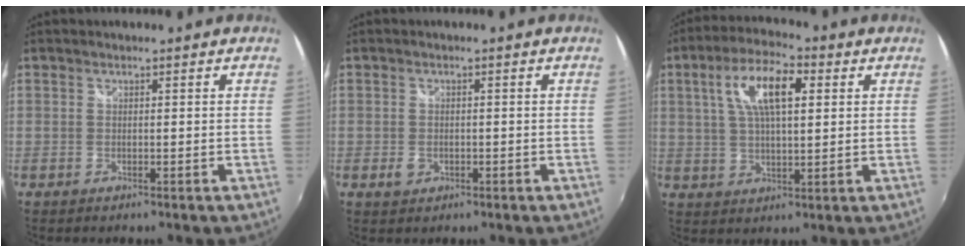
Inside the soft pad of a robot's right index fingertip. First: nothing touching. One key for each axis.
{"total": 2.6, "fx": -0.9, "fy": 2.0, "fz": 1.5, "tx": -0.027, "ty": -0.002, "tz": -0.012}
{"total": 11.1, "fx": 3.6, "fy": 4.2, "fz": 9.6, "tx": -0.180, "ty": 0.021, "tz": 0.062}